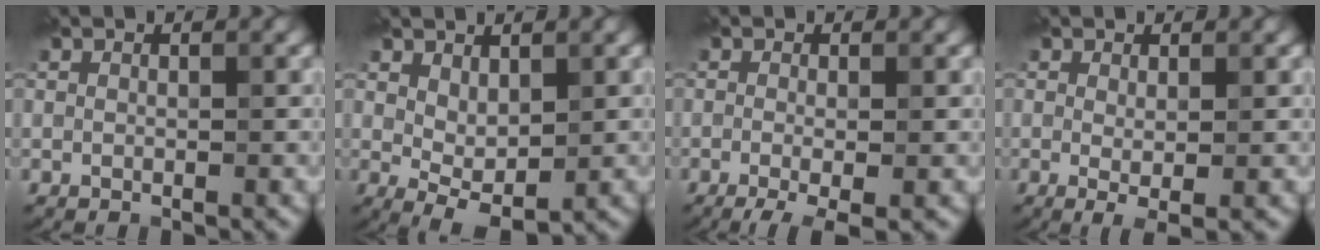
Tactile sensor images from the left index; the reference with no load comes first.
{"total": 2.7, "force": [1.1, 1.3, 2.0], "torque": [-0.039, -0.007, 0.026]}
{"total": 3.4, "force": [-1.4, 0.9, 3.0], "torque": [-0.048, -0.007, -0.023]}
{"total": 1.7, "force": [0.1, 0.3, 1.7], "torque": [-0.029, -0.010, 0.003]}